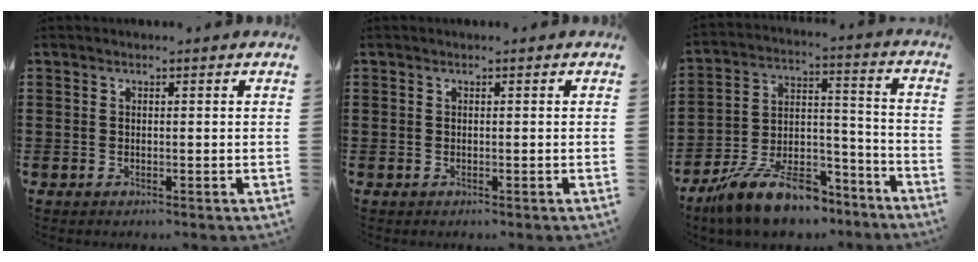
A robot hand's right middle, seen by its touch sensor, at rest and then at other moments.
{"total": 0.0}
{"total": 12.6, "force": [-10.4, 3.8, 5.9], "torque": [-0.113, 0.041, -0.198]}